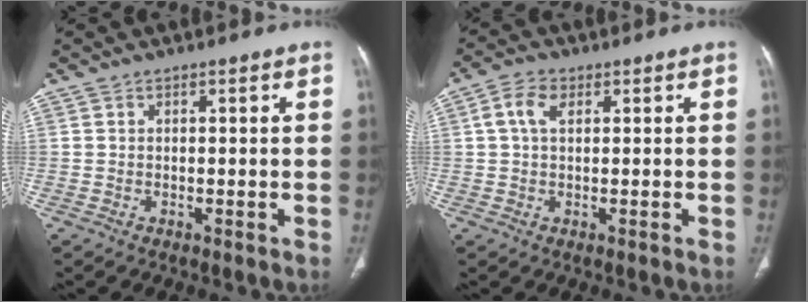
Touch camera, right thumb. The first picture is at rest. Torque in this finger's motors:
{"motor_torque": [0.98, -0.10, 0.94, -0.25, 0.13]}